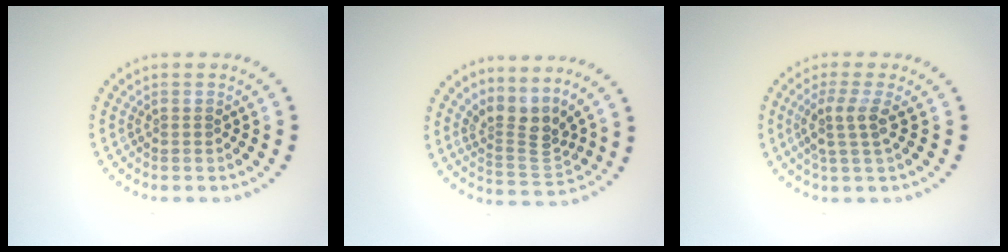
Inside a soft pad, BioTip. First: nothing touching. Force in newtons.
{"total": 3.5, "press": 2.4, "slide": 2.5}
{"total": 2.5, "press": 1.9, "slide": 1.7}